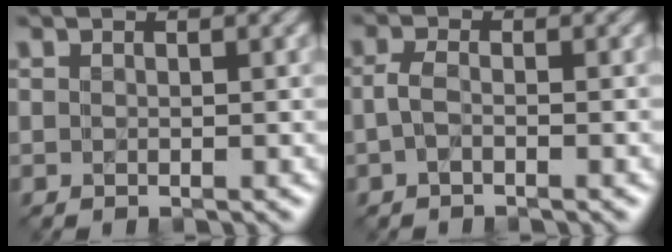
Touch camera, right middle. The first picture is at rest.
{"total": 1.3, "force": [-0.7, 0.3, 1.1], "torque": [-0.030, -0.002, -0.013]}